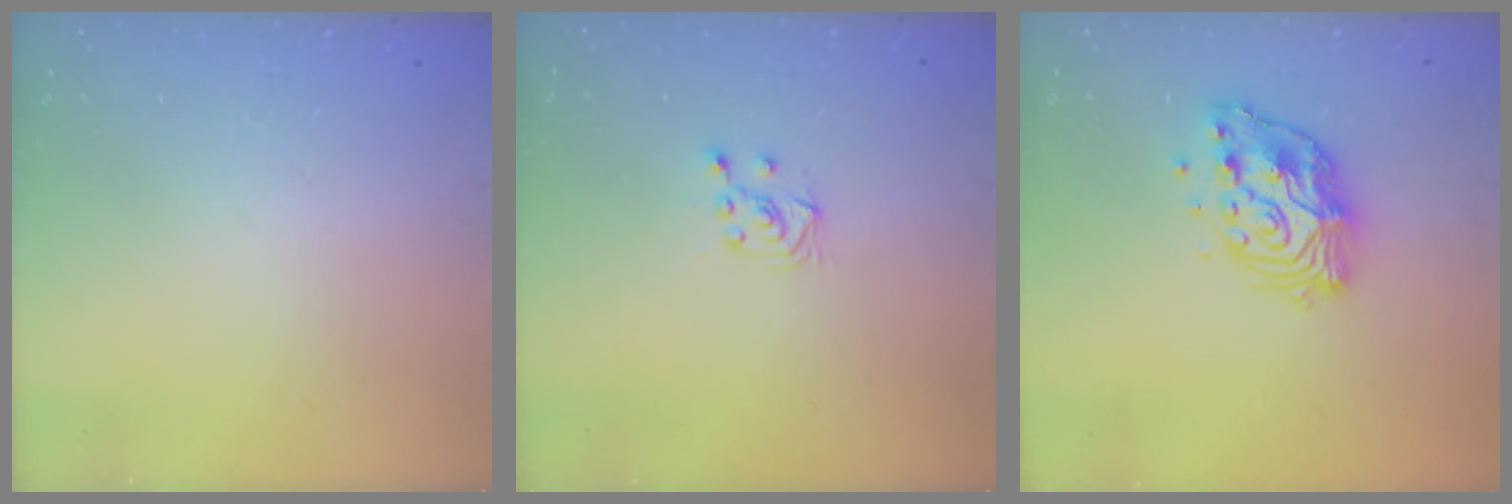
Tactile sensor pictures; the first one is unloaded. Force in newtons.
{"total": 4.9, "press": 4.8, "slide": 0.7}
{"total": 12.6, "press": 12.6, "slide": 0.7}